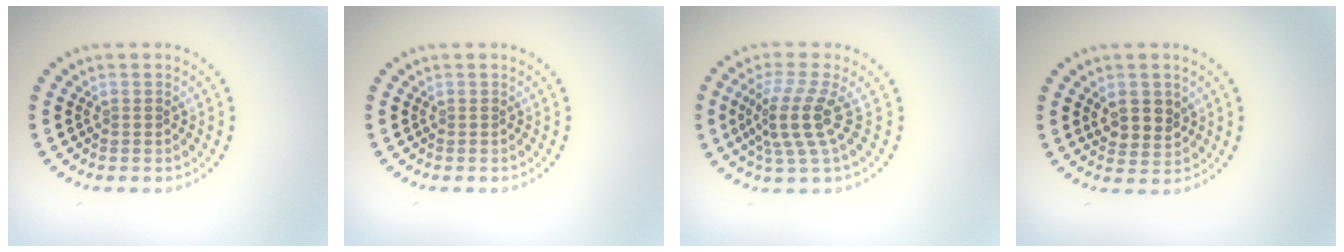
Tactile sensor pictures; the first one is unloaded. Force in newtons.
{"total": 0.0}
{"total": 3.9, "press": 2.8, "slide": 2.7}
{"total": 2.6, "press": 2.4, "slide": 1.0}